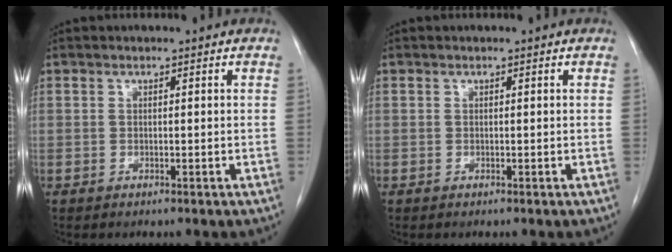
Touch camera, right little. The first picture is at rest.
{"total": 0.0}